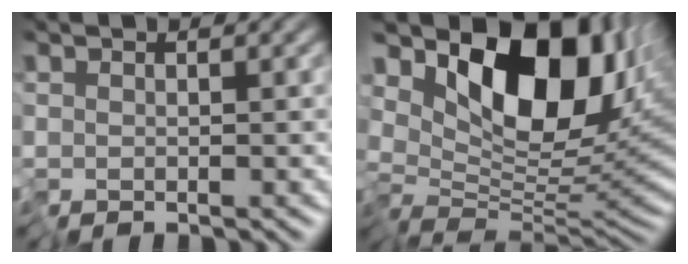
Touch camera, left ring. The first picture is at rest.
{"total": 12.9, "force": [5.5, 6.3, 9.7], "torque": [-0.149, 0.007, 0.092]}